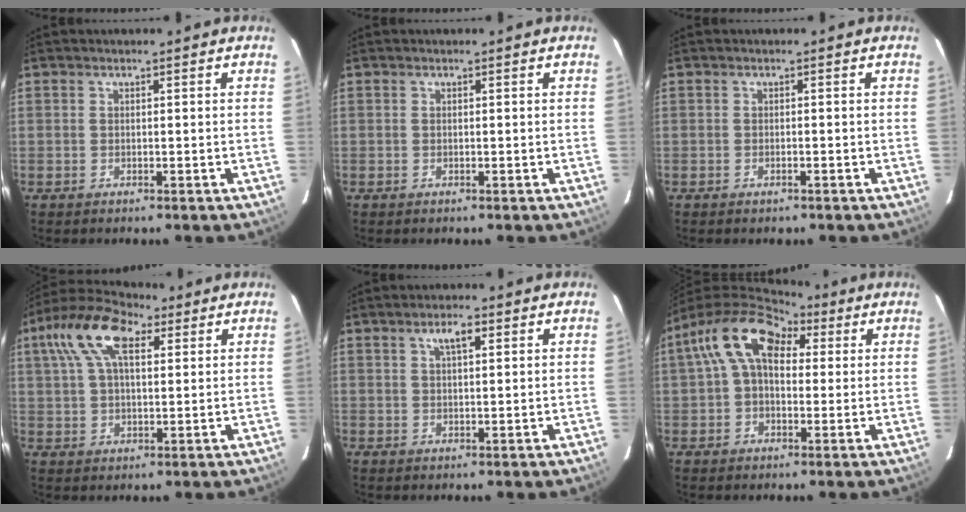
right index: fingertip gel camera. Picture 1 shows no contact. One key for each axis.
{"total": 0.0}
{"total": 0.7, "fx": -0.6, "fy": 0.3, "fz": 0.3, "tx": -0.007, "ty": 0.003, "tz": -0.007}
{"total": 13.2, "fx": 5.7, "fy": 6.4, "fz": 10.1, "tx": -0.202, "ty": 0.038, "tz": 0.092}
{"total": 3.3, "fx": 1.7, "fy": 1.0, "fz": 2.6, "tx": -0.046, "ty": 0.008, "tz": 0.029}
{"total": 12.6, "fx": 4.3, "fy": 7.8, "fz": 9.0, "tx": -0.160, "ty": 0.042, "tz": 0.066}